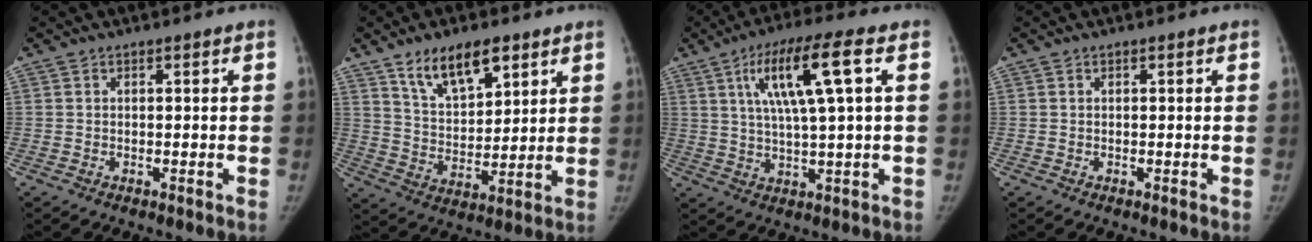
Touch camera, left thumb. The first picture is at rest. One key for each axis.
{"total": 11.8, "fx": 7.3, "fy": 5.6, "fz": 7.5, "tx": -0.099, "ty": -0.040, "tz": 0.138}
{"total": 12.8, "fx": 4.0, "fy": 1.8, "fz": 12.0, "tx": -0.232, "ty": 0.004, "tz": 0.069}
{"total": 0.0}